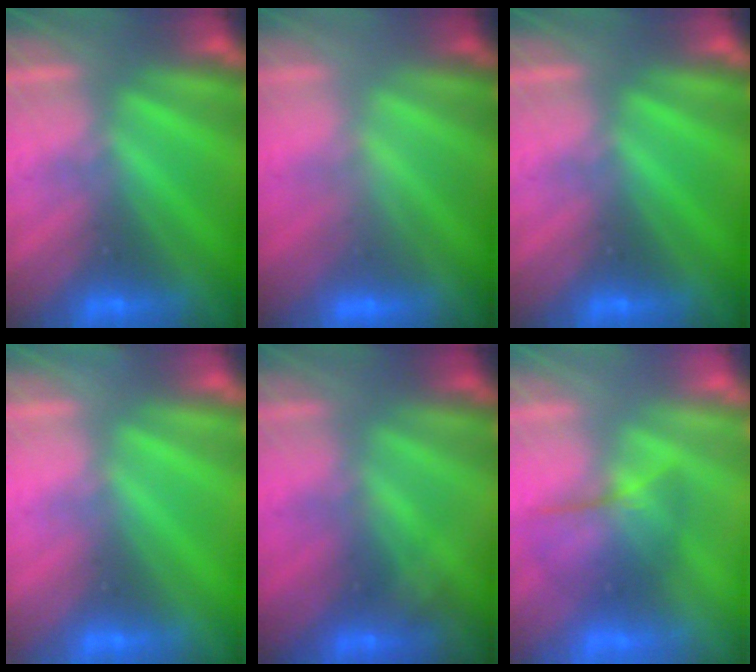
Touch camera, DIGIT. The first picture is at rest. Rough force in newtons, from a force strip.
{"total": 2.2}
{"total": 0.0}
{"total": 2.9}
{"total": 1.8}
{"total": 2.2}